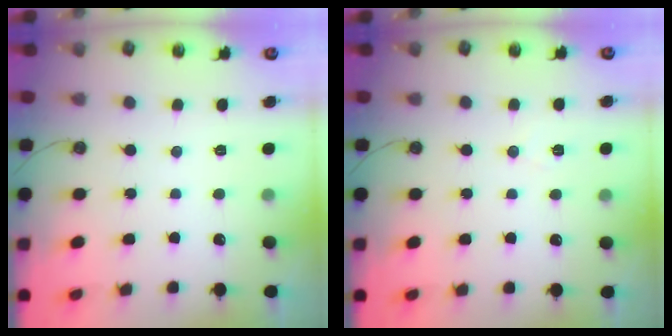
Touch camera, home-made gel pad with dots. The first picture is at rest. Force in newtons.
{"total": 7.0, "press": 5.5, "slide": 4.4}